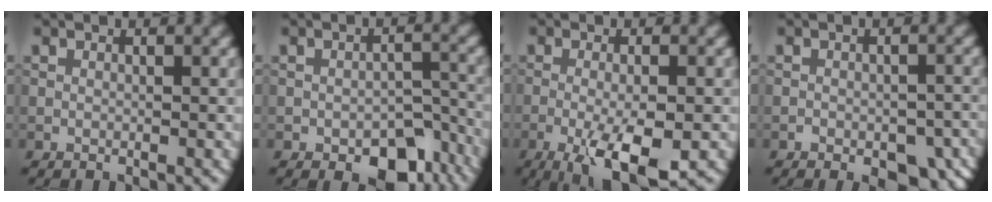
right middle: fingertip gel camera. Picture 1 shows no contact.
{"total": 5.8, "force": [-3.2, 3.2, 3.5], "torque": [-0.037, -0.009, -0.039]}
{"total": 7.0, "force": [-3.0, 1.9, 6.0], "torque": [-0.105, -0.008, -0.050]}
{"total": 6.1, "force": [-4.0, 3.3, 3.3], "torque": [-0.026, -0.001, -0.043]}